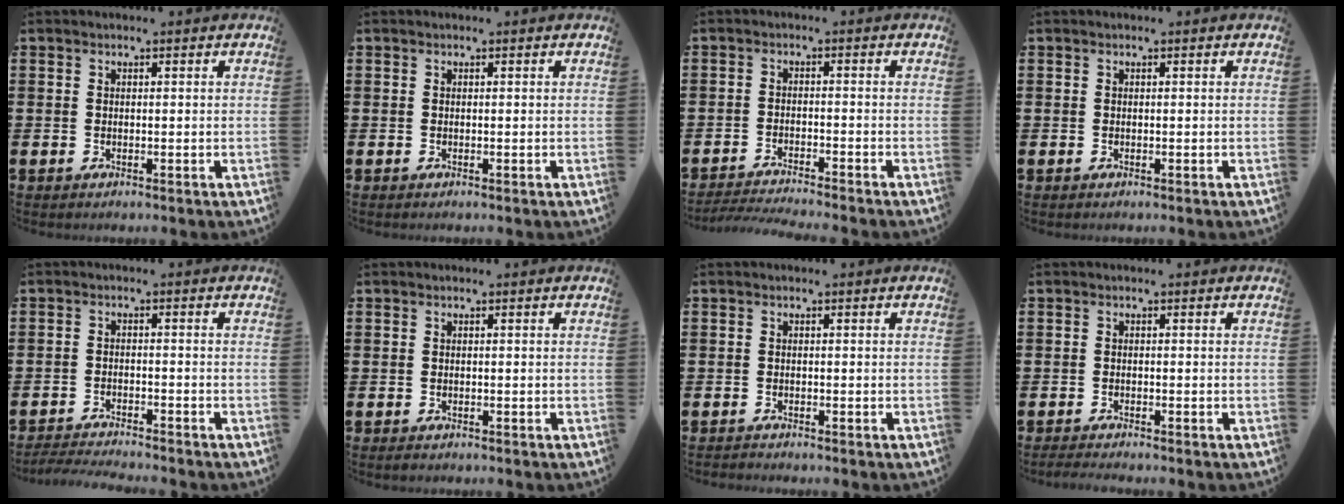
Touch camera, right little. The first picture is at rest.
{"total": 0.0}
{"total": 2.3, "force": [-2.3, -0.2, 0.5], "torque": [-0.008, 0.002, -0.047]}
{"total": 0.0}
{"total": 2.3, "force": [-2.2, -0.2, 0.6], "torque": [-0.008, 0.002, -0.045]}
{"total": 0.0}
{"total": 0.5, "force": [-0.5, 0.0, -0.1], "torque": [0.000, -0.002, -0.011]}
{"total": 0.9, "force": [-0.9, 0.0, 0.3], "torque": [-0.007, -0.002, -0.017]}